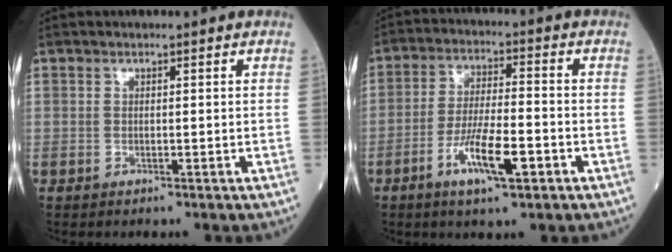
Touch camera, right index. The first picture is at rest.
{"total": 8.8, "force": [-4.0, 1.5, 7.7], "torque": [-0.147, -0.006, -0.069]}